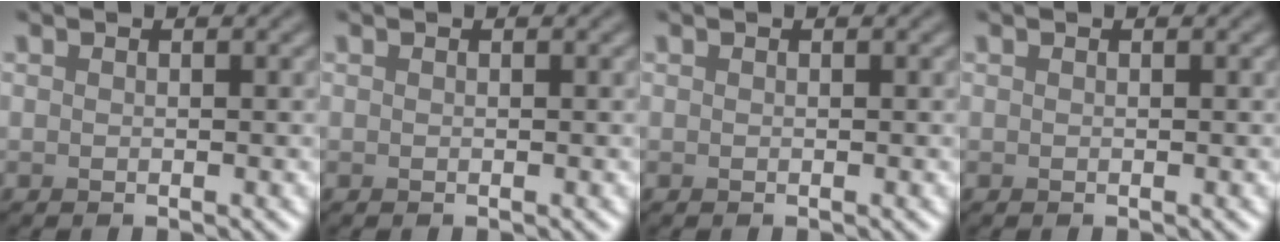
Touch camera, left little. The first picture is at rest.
{"total": 0.0}
{"total": 0.0}
{"total": 0.0}